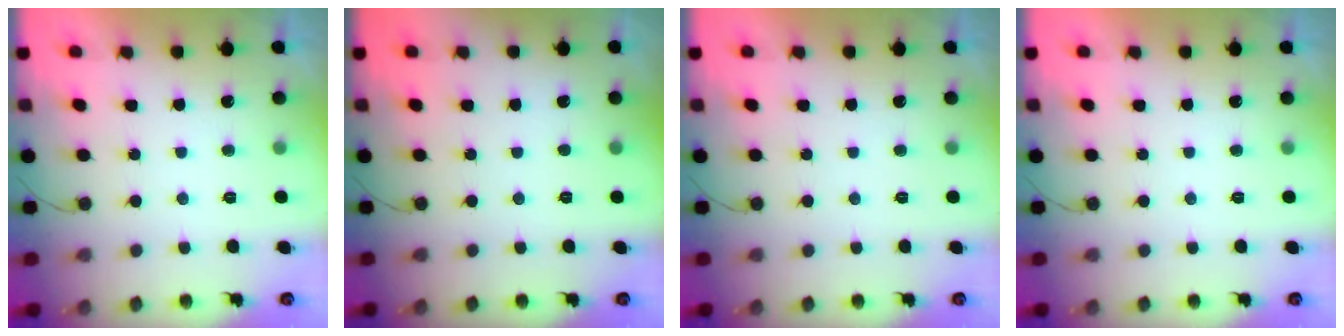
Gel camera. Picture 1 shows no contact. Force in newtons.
{"total": 0.0}
{"total": 0.0}
{"total": 0.0}